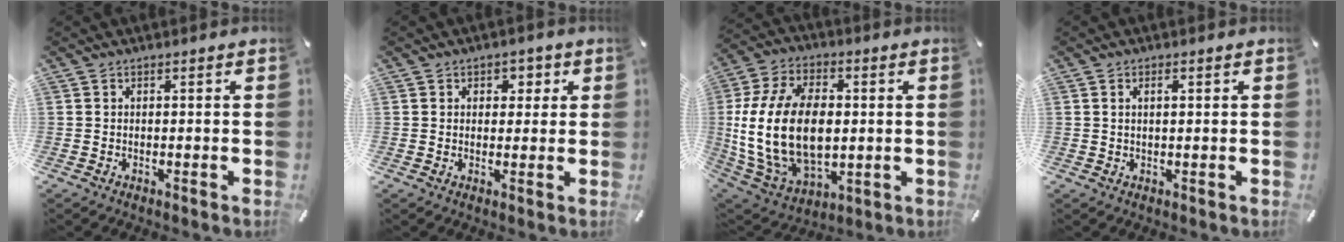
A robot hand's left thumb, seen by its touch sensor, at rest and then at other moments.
{"total": 3.0, "force": [0.7, 2.6, 1.3], "torque": [-0.007, -0.002, 0.003]}
{"total": 22.1, "force": [0.3, 14.9, 16.3], "torque": [-0.358, -0.001, 0.010]}
{"total": 1.8, "force": [0.5, 0.6, 1.6], "torque": [-0.032, 0.003, 0.007]}